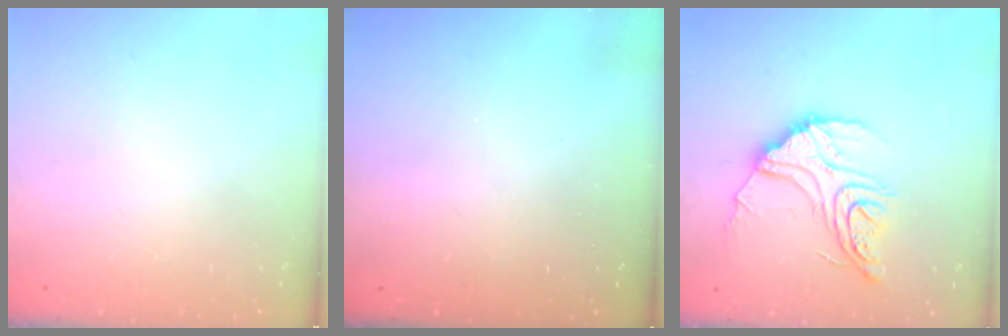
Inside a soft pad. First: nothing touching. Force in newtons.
{"total": 2.9, "press": 2.9, "slide": 0.3}
{"total": 17.2, "press": 17.1, "slide": 1.6}